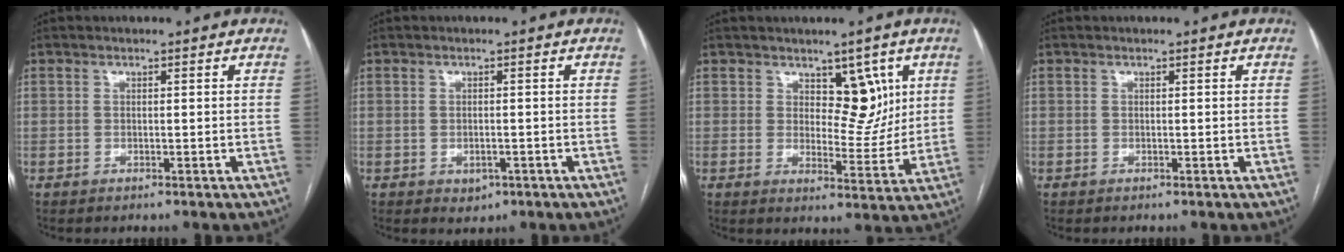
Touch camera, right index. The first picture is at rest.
{"total": 2.0, "force": [-0.8, 1.4, 1.1], "torque": [-0.013, 0.001, -0.001]}
{"total": 6.7, "force": [3.1, 3.6, 4.7], "torque": [-0.053, -0.001, 0.052]}
{"total": 0.0}